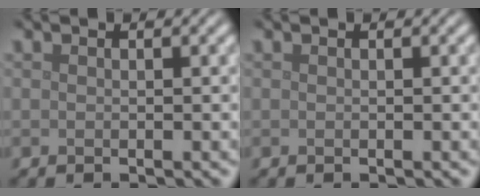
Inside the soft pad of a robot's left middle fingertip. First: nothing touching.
{"total": 0.0}